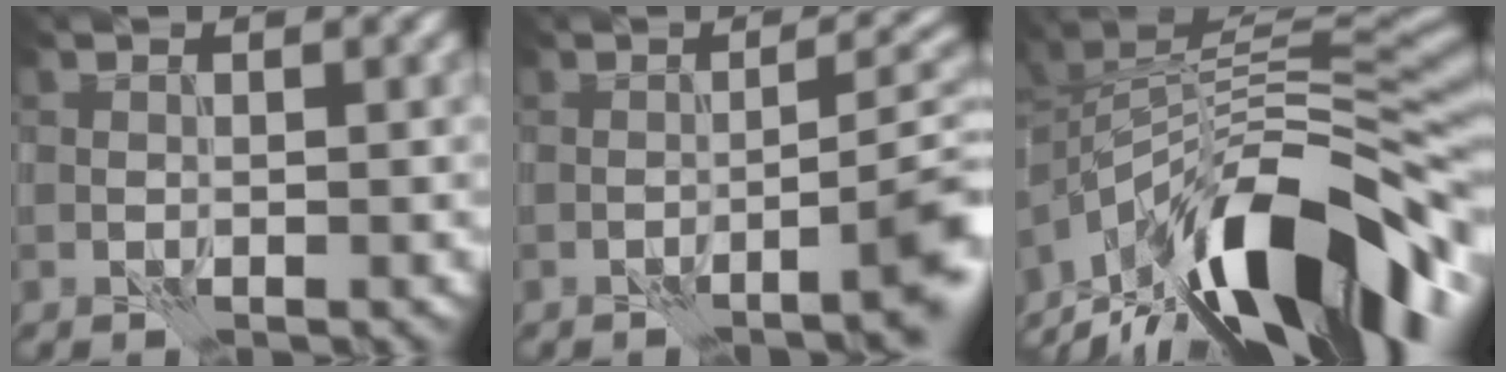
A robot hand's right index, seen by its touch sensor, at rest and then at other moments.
{"total": 5.1, "force": [-1.9, 0.7, 4.7], "torque": [-0.055, 0.014, -0.034]}
{"total": 14.7, "force": [-7.9, 5.9, 10.8], "torque": [-0.192, 0.024, -0.137]}